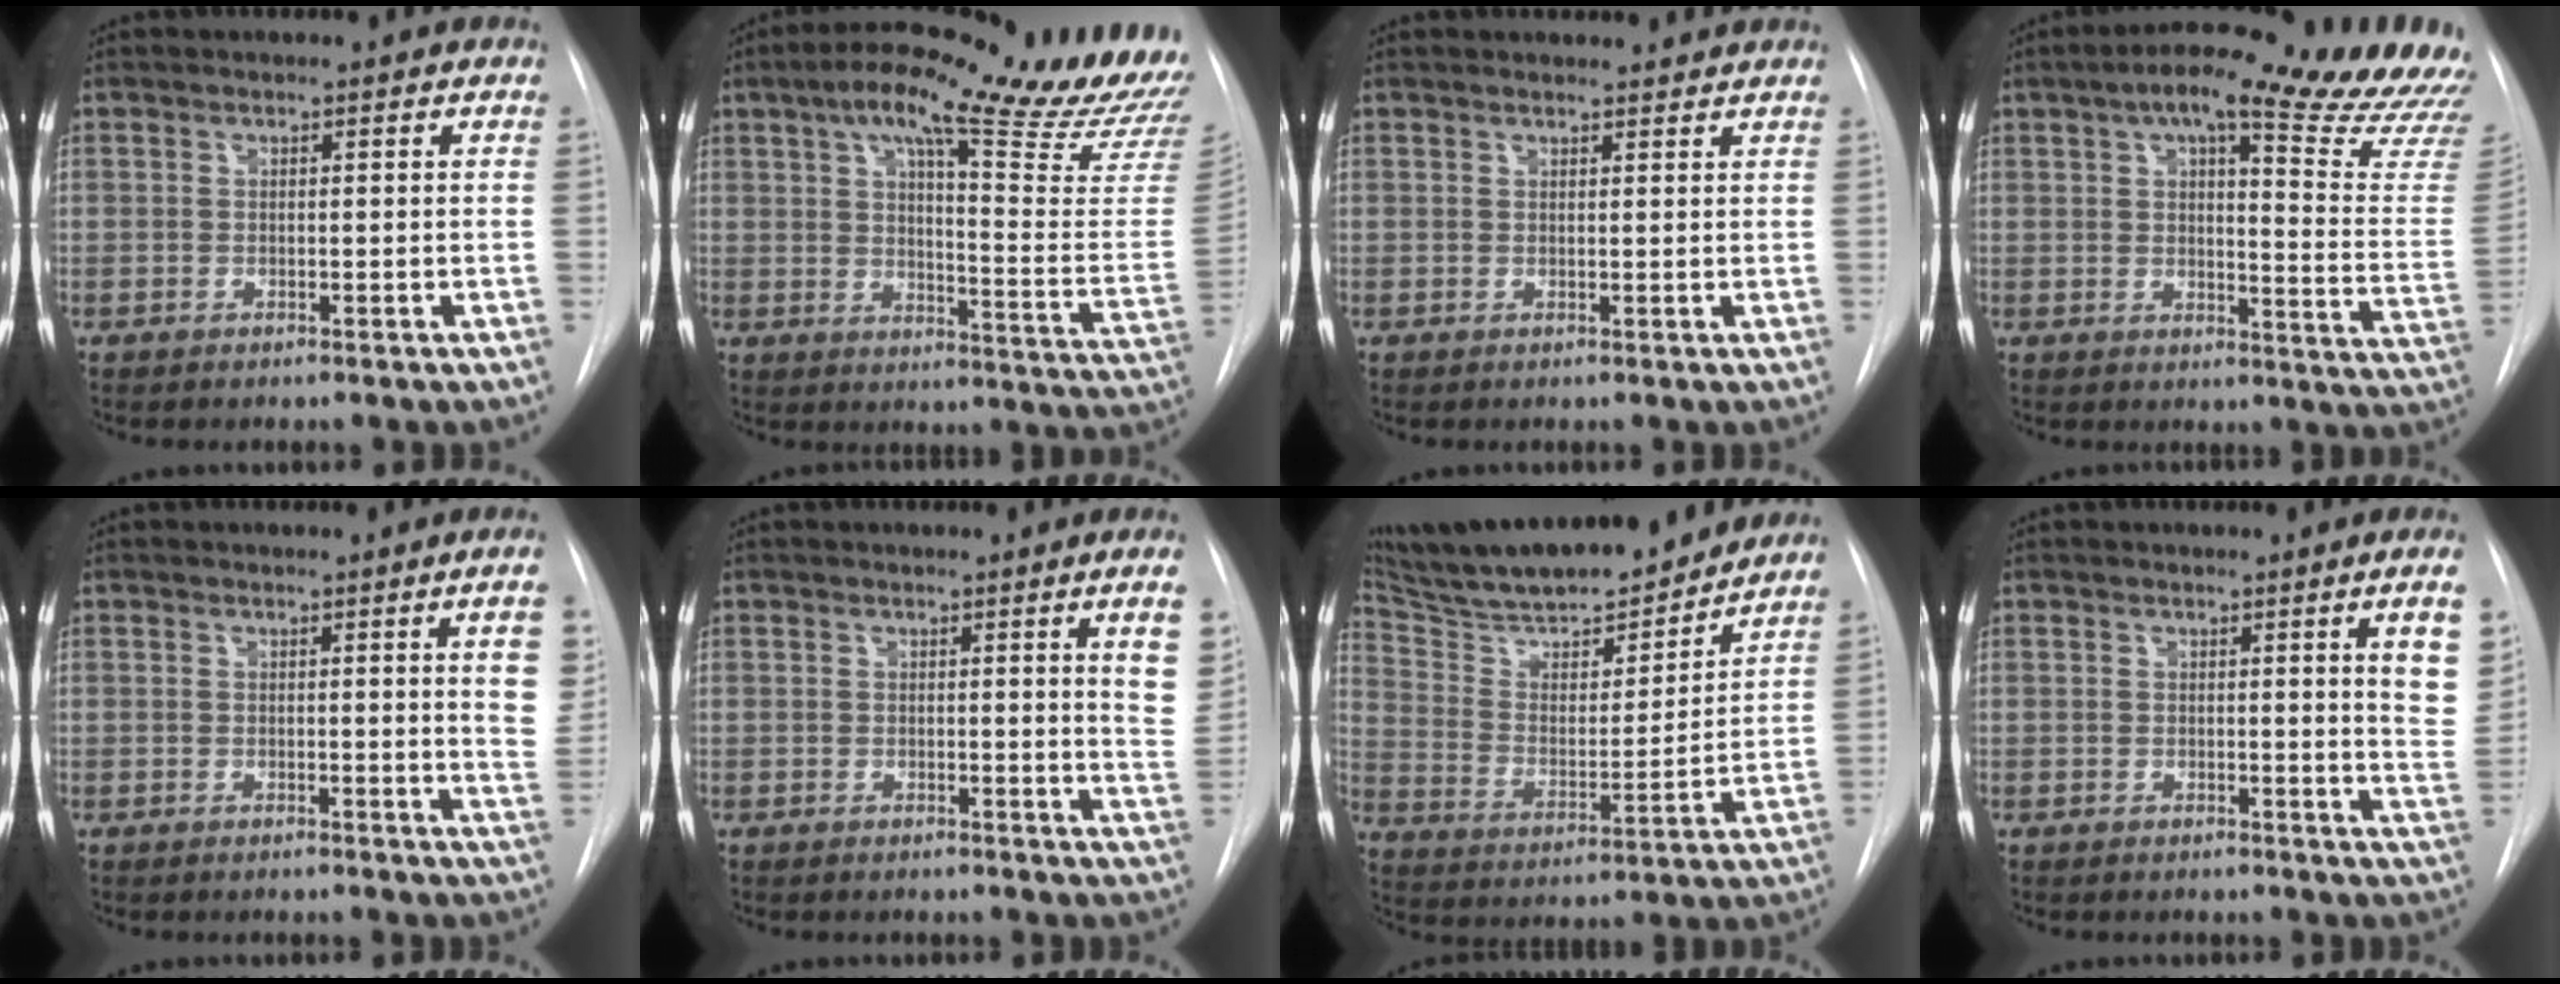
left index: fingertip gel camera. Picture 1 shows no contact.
{"total": 26.0, "force": [20.2, 3.9, 15.9], "torque": [-0.216, -0.037, 0.247]}
{"total": 4.3, "force": [4.2, 0.8, 0.6], "torque": [-0.009, 0.013, 0.045]}
{"total": 23.9, "force": [19.1, 4.7, 13.6], "torque": [-0.171, -0.038, 0.214]}
{"total": 6.2, "force": [1.7, 0.0, 6.0], "torque": [-0.057, -0.008, 0.015]}
{"total": 5.8, "force": [2.3, -0.3, 5.3], "torque": [-0.057, -0.017, 0.017]}
{"total": 23.2, "force": [20.5, 3.8, 10.1], "torque": [-0.174, 0.002, 0.319]}
{"total": 6.4, "force": [2.5, -0.2, 5.9], "torque": [-0.063, -0.017, 0.021]}